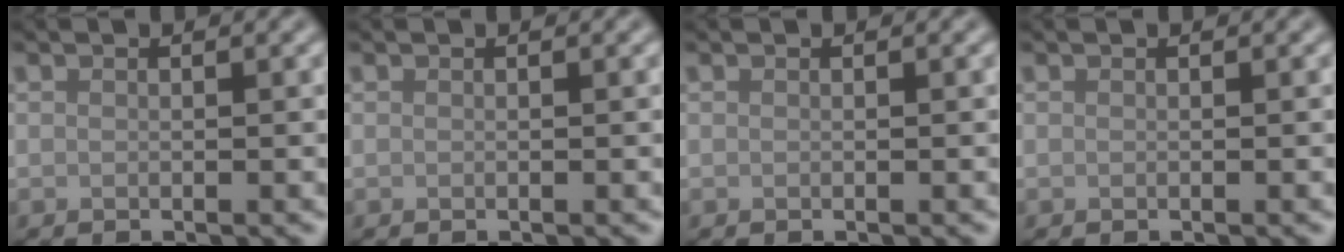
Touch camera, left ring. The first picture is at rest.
{"total": 0.0}
{"total": 0.0}
{"total": 0.0}